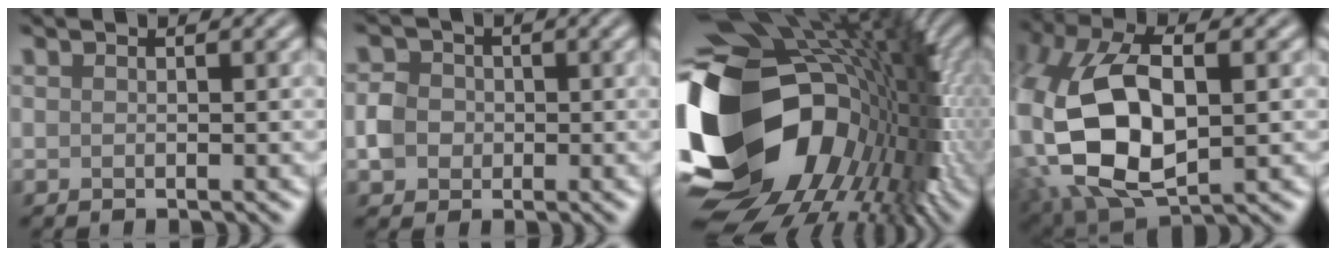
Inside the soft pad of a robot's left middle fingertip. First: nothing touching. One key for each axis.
{"total": 2.8, "fx": -0.5, "fy": 2.6, "fz": 1.1, "tx": -0.015, "ty": 0.003, "tz": -0.013}
{"total": 19.6, "fx": -2.0, "fy": 13.9, "fz": 13.7, "tx": -0.283, "ty": -0.020, "tz": -0.018}
{"total": 15.9, "fx": 0.0, "fy": 9.6, "fz": 12.7, "tx": -0.271, "ty": -0.024, "tz": 0.014}